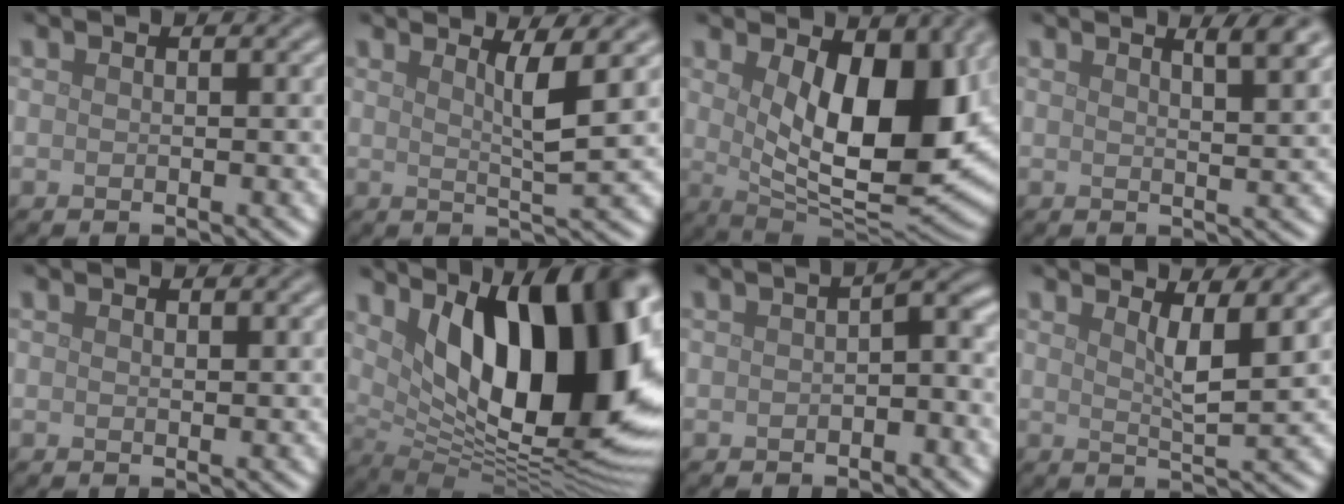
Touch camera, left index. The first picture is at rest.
{"total": 3.3, "force": [1.5, 0.5, 2.9], "torque": [-0.042, -0.004, 0.025]}
{"total": 12.0, "force": [2.4, 5.8, 10.2], "torque": [-0.140, -0.020, 0.048]}
{"total": 3.4, "force": [2.3, 0.8, 2.3], "torque": [-0.017, 0.008, 0.023]}
{"total": 0.6, "force": [0.5, 0.2, 0.3], "torque": [-0.004, -0.003, 0.010]}
{"total": 17.2, "force": [4.8, 7.3, 14.8], "torque": [-0.179, 0.004, 0.075]}
{"total": 2.5, "force": [-0.3, 1.1, 2.2], "torque": [-0.027, 0.006, -0.008]}
{"total": 3.5, "force": [1.7, 0.7, 2.9], "torque": [-0.042, -0.005, 0.029]}